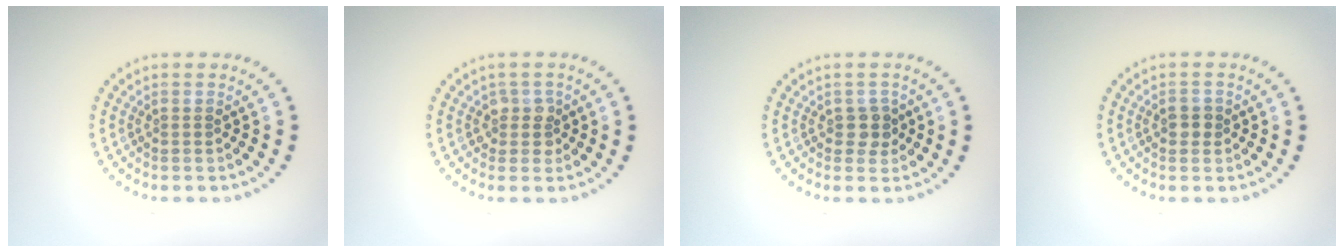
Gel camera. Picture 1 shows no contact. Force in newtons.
{"total": 1.6, "press": 1.4, "slide": 0.8}
{"total": 1.4, "press": 1.4, "slide": 0.5}
{"total": 1.4, "press": 1.4, "slide": 0.2}